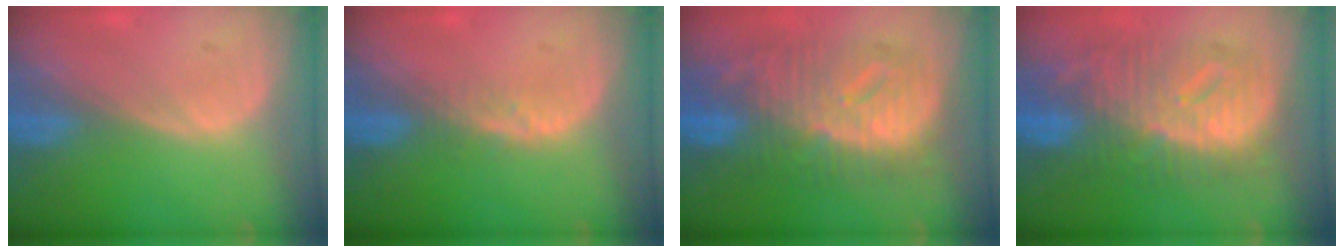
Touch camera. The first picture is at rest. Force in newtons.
{"total": 2.1, "press": 2.1, "slide": 0.2}
{"total": 12.5, "press": 12.4, "slide": 1.3}
{"total": 12.5, "press": 12.4, "slide": 1.3}